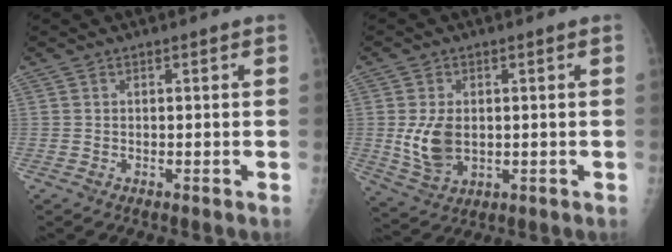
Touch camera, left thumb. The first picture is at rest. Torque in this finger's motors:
{"motor_torque": [0.77, 0.86, 0.34, -0.35, 0.09]}